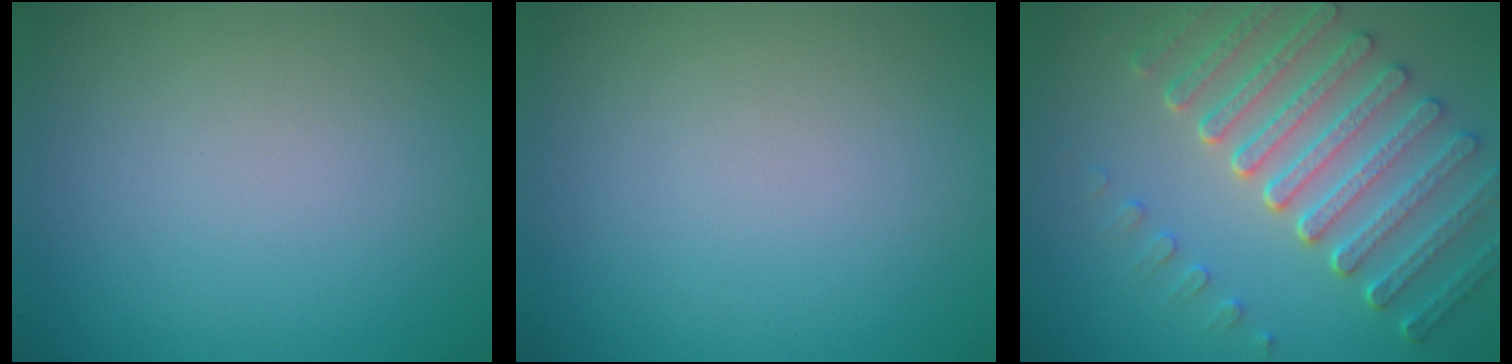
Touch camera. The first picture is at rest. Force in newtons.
{"total": 0.0}
{"total": 7.3, "press": 5.5, "slide": 4.8}